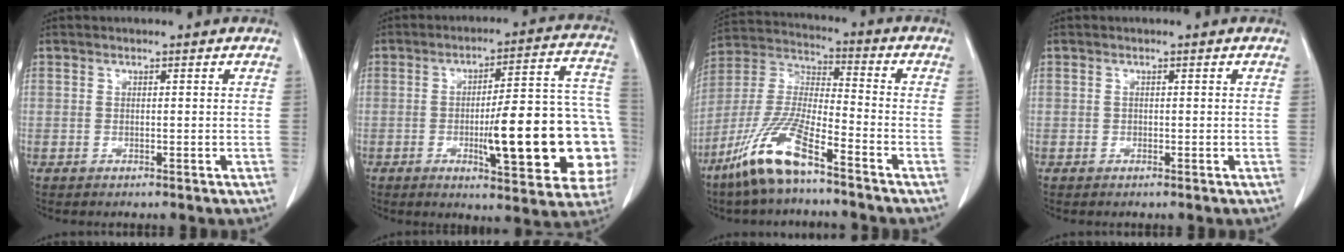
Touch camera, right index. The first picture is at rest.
{"total": 21.1, "force": [-4.5, 3.9, 20.3], "torque": [-0.188, 0.031, -0.047]}
{"total": 12.7, "force": [-8.5, 1.7, 9.4], "torque": [-0.206, -0.020, -0.170]}
{"total": 0.0}